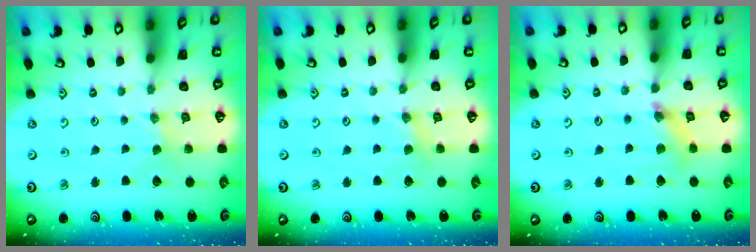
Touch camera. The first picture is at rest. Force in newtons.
{"total": 1.9, "press": 1.8, "slide": 0.4}
{"total": 4.2, "press": 4.2, "slide": 0.4}